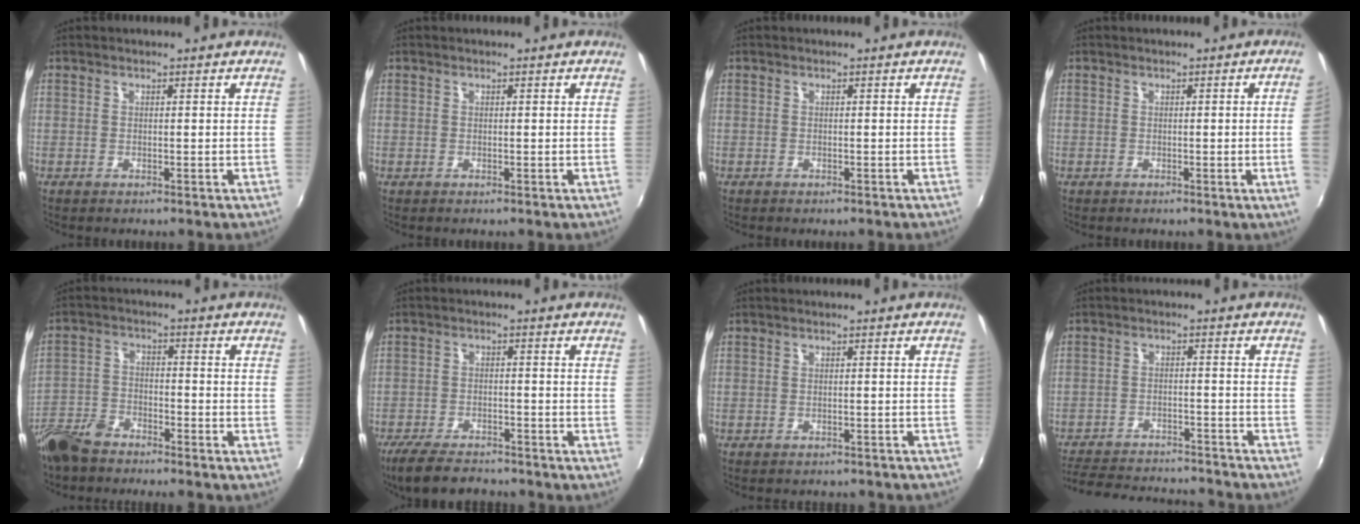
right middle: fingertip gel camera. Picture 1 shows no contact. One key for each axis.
{"total": 0.0}
{"total": 0.7, "fx": -0.5, "fy": 0.5, "fz": 0.0, "tx": -0.002, "ty": -0.002, "tz": -0.009}
{"total": 3.0, "fx": 0.1, "fy": -1.8, "fz": 2.4, "tx": -0.035, "ty": -0.011, "tz": 0.005}
{"total": 9.8, "fx": -7.9, "fy": 3.8, "fz": 4.3, "tx": -0.107, "ty": -0.005, "tz": -0.157}
{"total": 10.3, "fx": -8.8, "fy": 3.1, "fz": 4.4, "tx": -0.114, "ty": -0.023, "tz": -0.148}
{"total": 4.4, "fx": -3.9, "fy": 1.4, "fz": 1.6, "tx": -0.033, "ty": -0.016, "tz": -0.046}
{"total": 19.5, "fx": -17.7, "fy": 3.7, "fz": 7.4, "tx": -0.158, "ty": -0.011, "tz": -0.246}